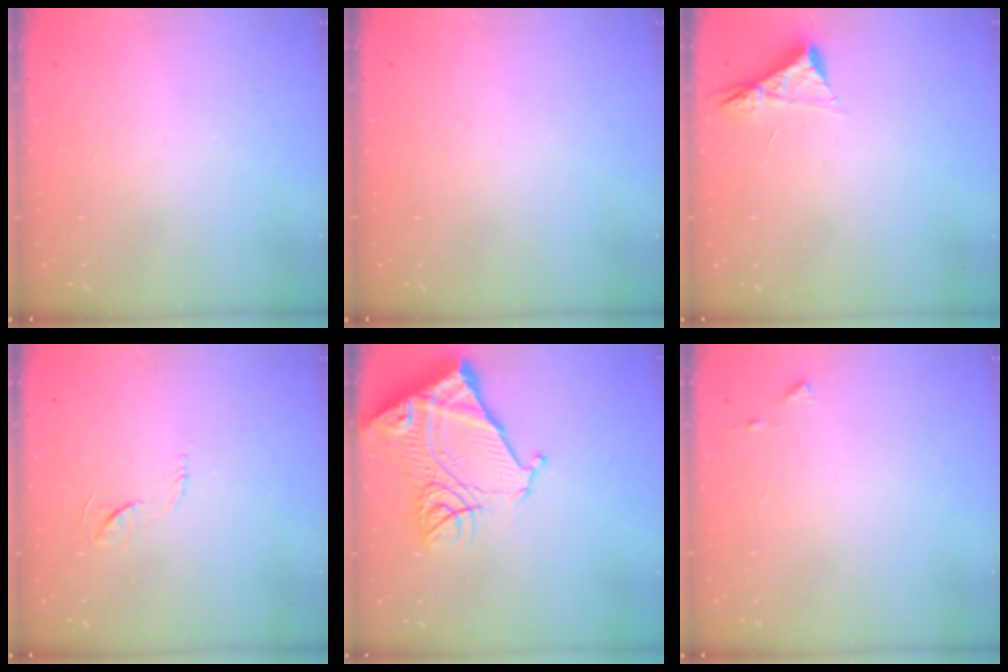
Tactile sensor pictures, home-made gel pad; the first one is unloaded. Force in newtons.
{"total": 0.0}
{"total": 4.5, "press": 4.4, "slide": 0.5}
{"total": 6.1, "press": 6.1, "slide": 0.3}
{"total": 17.1, "press": 17.0, "slide": 1.9}
{"total": 4.1, "press": 4.1, "slide": 0.5}